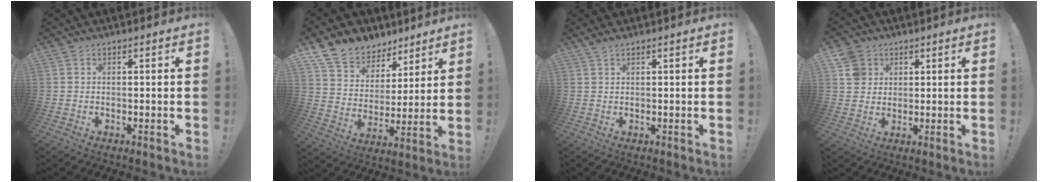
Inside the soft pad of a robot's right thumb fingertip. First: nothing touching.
{"total": 11.5, "force": [8.6, 7.2, 2.7], "torque": [-0.051, -0.067, 0.164]}
{"total": 1.7, "force": [1.4, 0.3, 0.9], "torque": [-0.020, -0.002, 0.026]}
{"total": 6.3, "force": [2.8, 5.4, 1.3], "torque": [-0.014, -0.009, 0.058]}